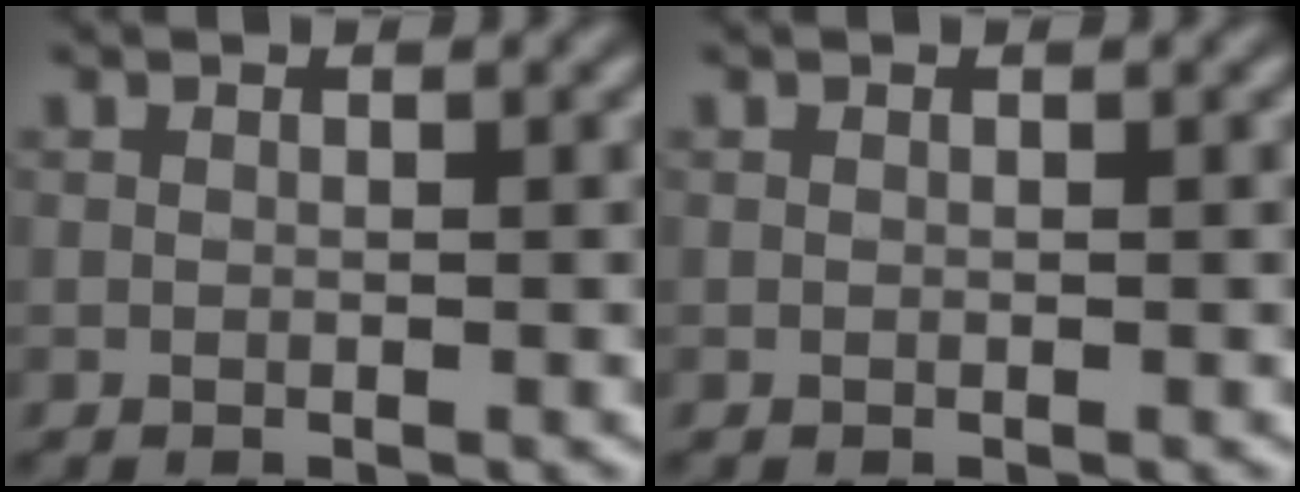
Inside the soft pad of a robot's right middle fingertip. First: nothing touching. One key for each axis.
{"total": 0.0}